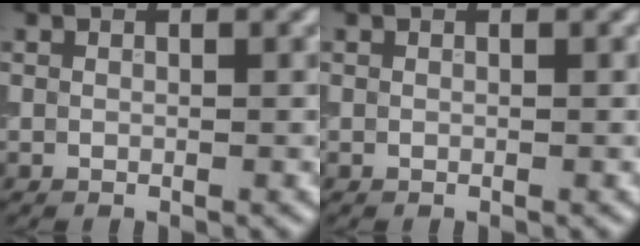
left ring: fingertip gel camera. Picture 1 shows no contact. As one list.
[{"total": 0.0}]